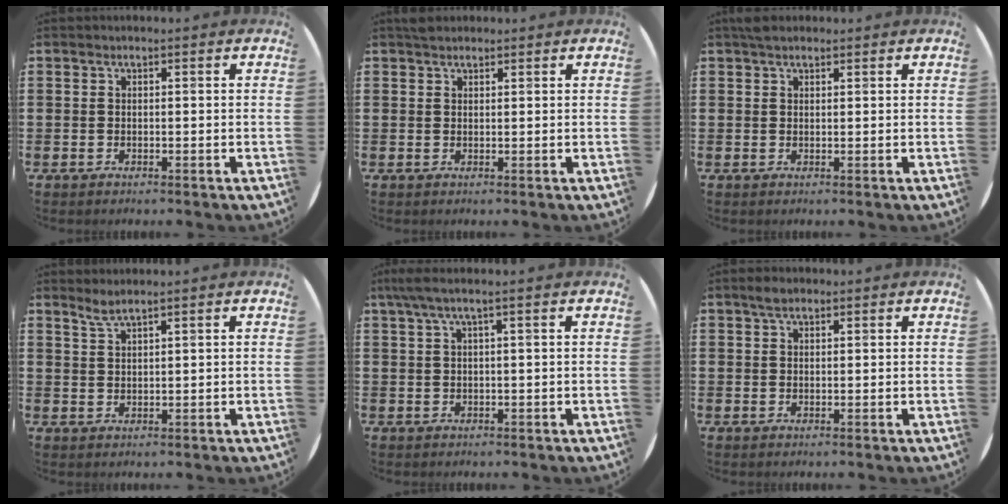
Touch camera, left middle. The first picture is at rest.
{"total": 1.3, "force": [1.2, 0.5, 0.1], "torque": [0.004, 0.000, 0.021]}
{"total": 1.4, "force": [1.2, 0.6, 0.4], "torque": [-0.002, 0.001, 0.021]}
{"total": 2.0, "force": [1.8, -0.1, 0.8], "torque": [-0.018, 0.000, 0.034]}
{"total": 2.1, "force": [0.9, -0.2, 1.9], "torque": [-0.035, -0.001, 0.015]}
{"total": 1.8, "force": [1.3, 0.8, 0.9], "torque": [-0.010, 0.003, 0.022]}